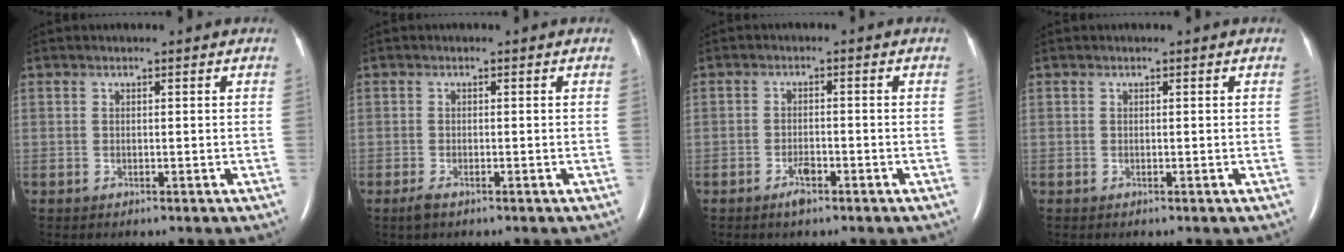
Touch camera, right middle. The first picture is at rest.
{"total": 1.5, "force": [-1.0, 0.4, 1.0], "torque": [-0.031, -0.005, -0.018]}
{"total": 2.1, "force": [-1.5, 0.6, 1.4], "torque": [-0.030, 0.000, -0.026]}
{"total": 0.0}